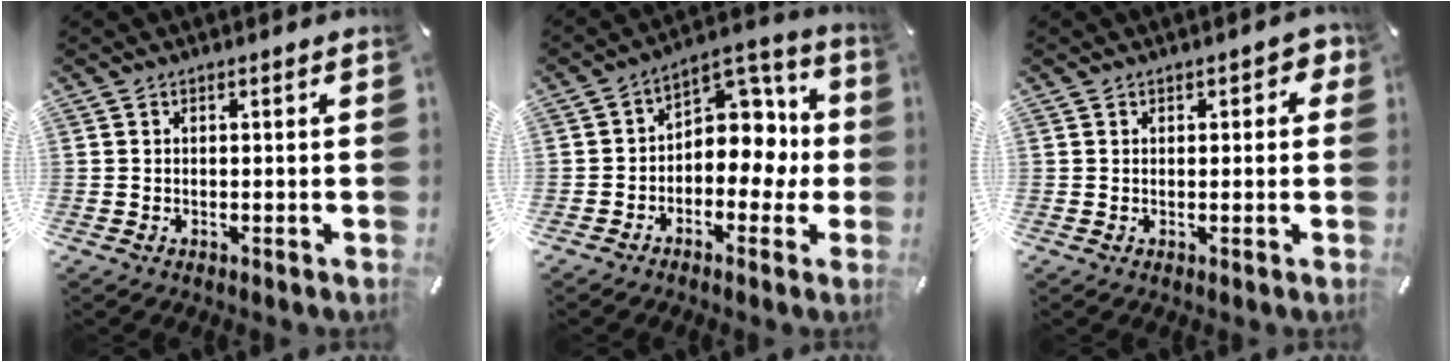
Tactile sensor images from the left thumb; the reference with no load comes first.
{"total": 9.5, "force": [0.0, 7.7, 5.6], "torque": [-0.057, -0.011, 0.000]}
{"total": 1.9, "force": [0.5, 1.3, 1.2], "torque": [-0.007, 0.001, 0.004]}